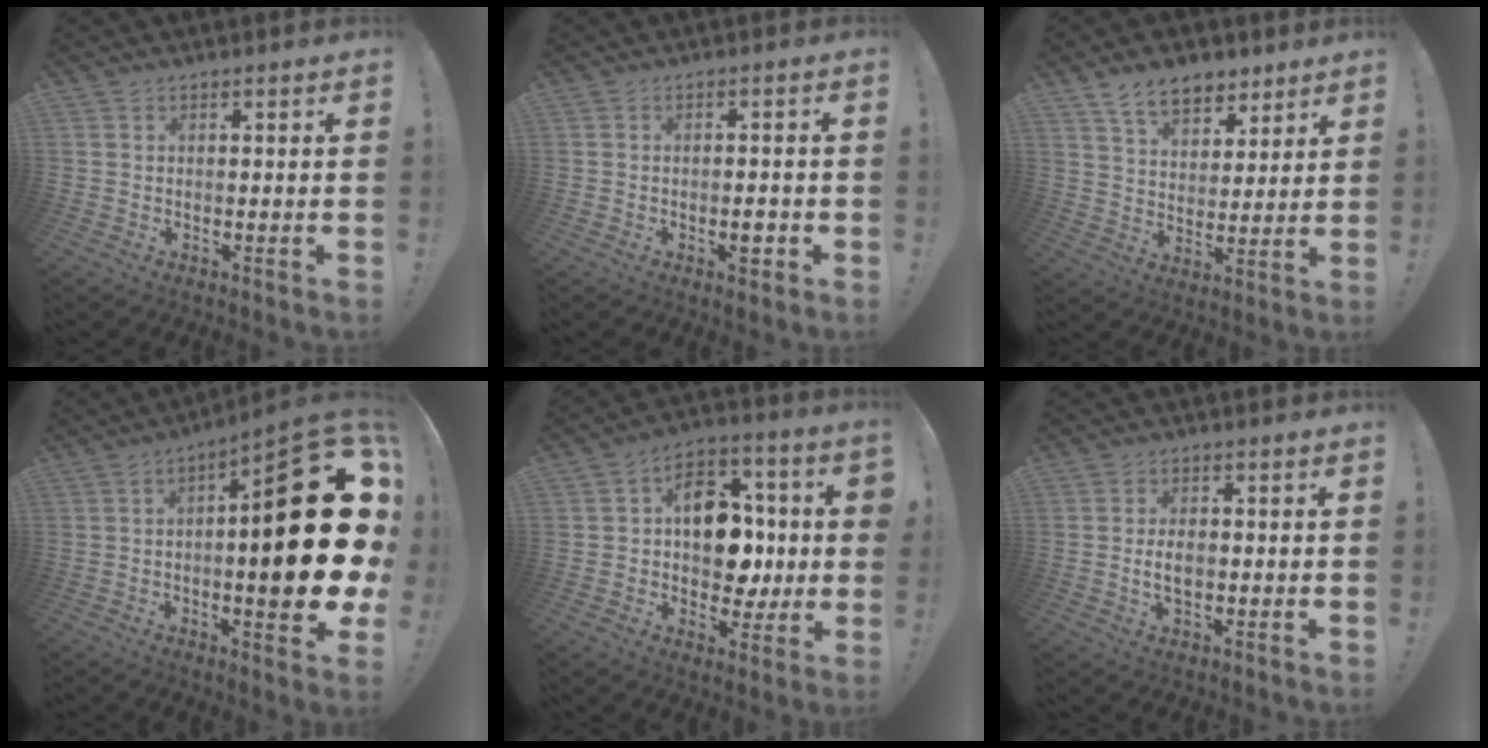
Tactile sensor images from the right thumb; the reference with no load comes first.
{"total": 3.5, "force": [-1.5, 1.3, 2.8], "torque": [-0.033, 0.006, -0.027]}
{"total": 11.1, "force": [7.6, 6.6, 4.8], "torque": [-0.069, -0.045, 0.145]}
{"total": 27.6, "force": [0.5, 6.9, 26.7], "torque": [-0.357, -0.012, 0.011]}
{"total": 15.5, "force": [0.4, 11.3, 10.5], "torque": [-0.158, 0.019, 0.020]}
{"total": 4.8, "force": [-0.6, 2.6, 3.9], "torque": [-0.076, 0.002, -0.015]}